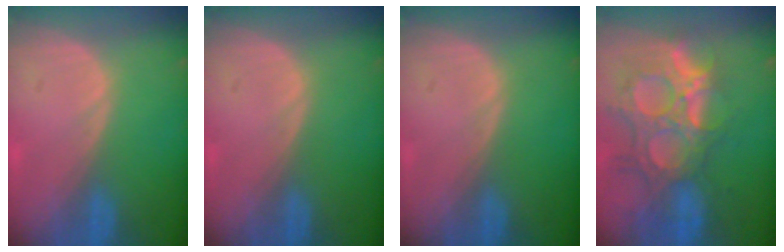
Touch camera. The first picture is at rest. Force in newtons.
{"total": 0.0}
{"total": 0.0}
{"total": 13.4, "press": 11.4, "slide": 7.0}